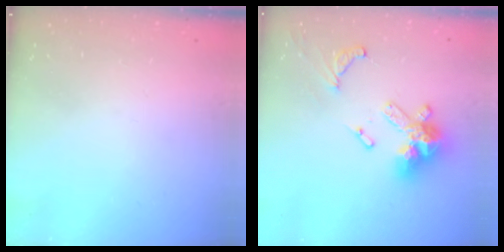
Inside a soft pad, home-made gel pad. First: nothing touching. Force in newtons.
{"total": 16.8, "press": 16.7, "slide": 2.0}